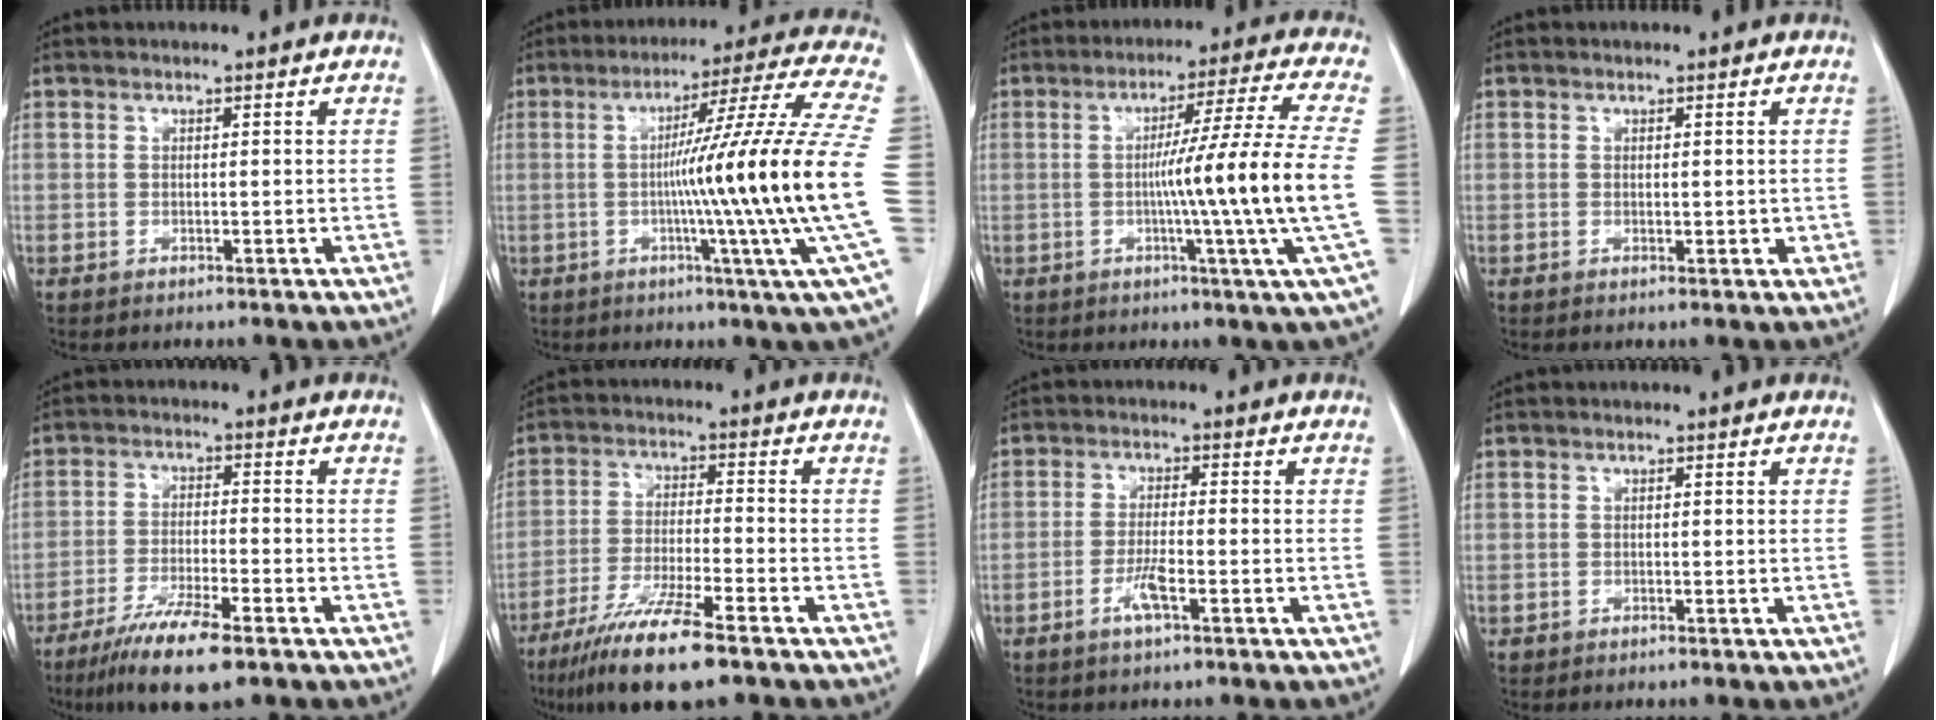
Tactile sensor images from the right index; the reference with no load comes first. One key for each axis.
{"total": 20.5, "fx": -2.5, "fy": -3.6, "fz": 20.0, "tx": -0.260, "ty": -0.012, "tz": -0.056}
{"total": 14.4, "fx": -1.7, "fy": -3.4, "fz": 13.9, "tx": -0.213, "ty": -0.014, "tz": -0.031}
{"total": 1.4, "fx": 0.1, "fy": 0.8, "fz": 1.1, "tx": -0.012, "ty": -0.003, "tz": 0.006}
{"total": 9.3, "fx": -6.3, "fy": 0.8, "fz": 6.8, "tx": -0.123, "ty": -0.024, "tz": -0.110}
{"total": 11.8, "fx": -8.1, "fy": 0.7, "fz": 8.5, "tx": -0.158, "ty": -0.032, "tz": -0.143}
{"total": 3.8, "fx": -1.8, "fy": 0.4, "fz": 3.3, "tx": -0.066, "ty": -0.003, "tz": -0.034}
{"total": 0.0}